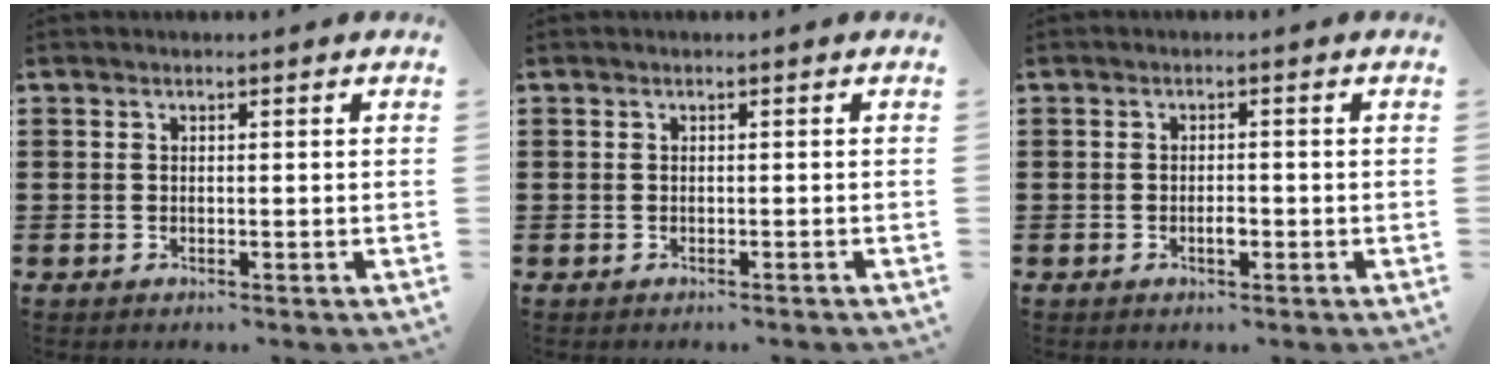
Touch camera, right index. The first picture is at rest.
{"total": 0.0}
{"total": 1.9, "force": [-0.7, 0.7, 1.6], "torque": [-0.030, 0.000, -0.012]}